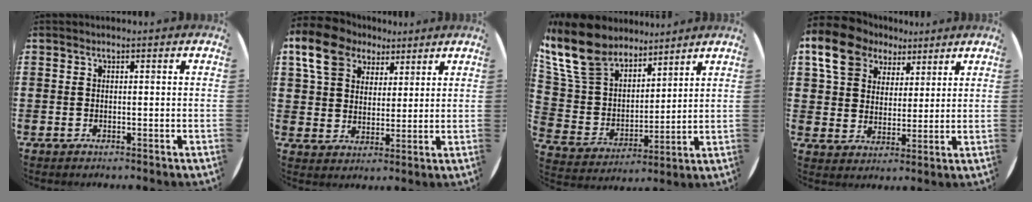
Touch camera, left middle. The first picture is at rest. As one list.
[{"total": 8.5, "force": [5.8, 5.5, 2.9], "torque": [-0.071, 0.002, 0.107]}, {"total": 13.1, "force": [10.8, 5.8, 4.5], "torque": [-0.151, -0.051, 0.203]}, {"total": 9.3, "force": [6.4, 6.1, 3.0], "torque": [-0.079, -0.003, 0.117]}]